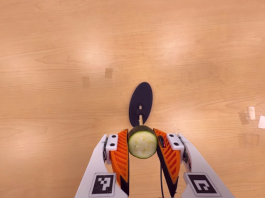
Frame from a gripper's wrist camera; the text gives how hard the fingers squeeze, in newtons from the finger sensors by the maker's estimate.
{"total": 9.7, "left": 8.9, "right": 10.6}